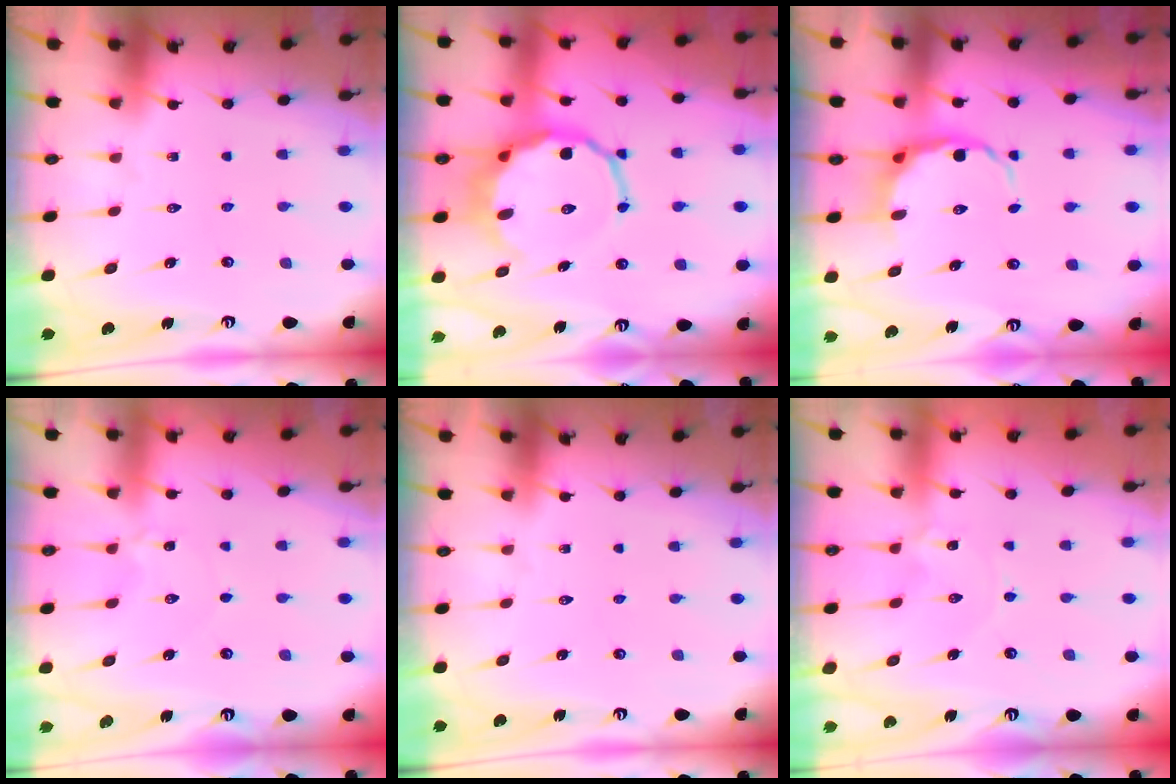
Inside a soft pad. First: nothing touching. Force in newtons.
{"total": 12.1, "press": 11.6, "slide": 3.4}
{"total": 7.6, "press": 7.3, "slide": 2.1}
{"total": 3.7, "press": 3.7, "slide": 0.3}
{"total": 0.0}
{"total": 0.0}